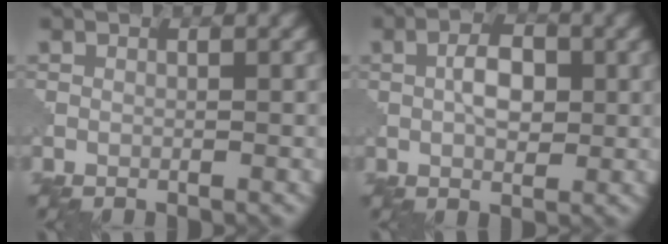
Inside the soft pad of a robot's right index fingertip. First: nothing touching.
{"total": 3.2, "force": [0.7, 1.7, 2.6], "torque": [-0.048, 0.004, 0.011]}